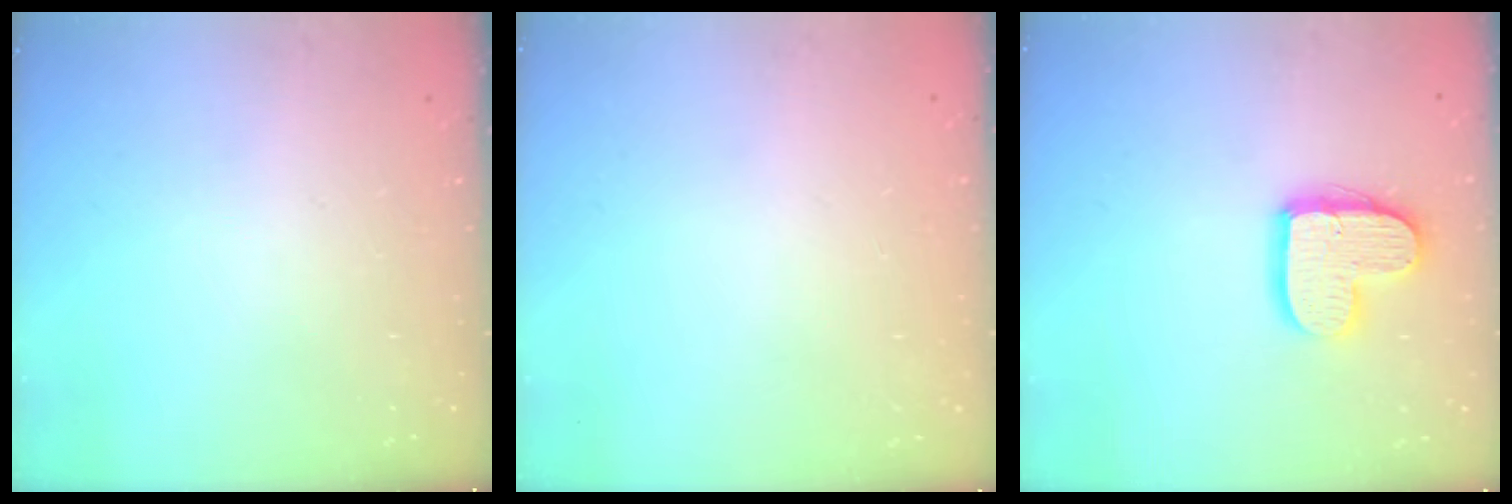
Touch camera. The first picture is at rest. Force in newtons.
{"total": 0.0}
{"total": 12.6, "press": 12.6, "slide": 0.9}